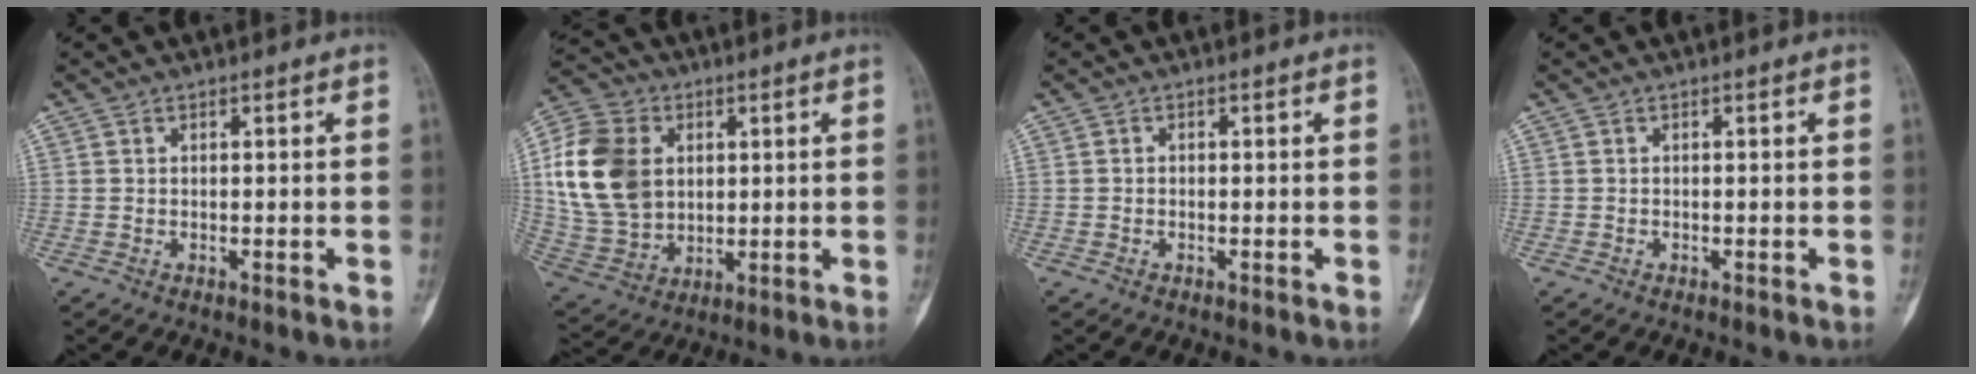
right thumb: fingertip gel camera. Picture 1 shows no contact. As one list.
[{"total": 17.6, "force": [3.1, 13.3, 11.1], "torque": [-0.208, 0.000, 0.066]}, {"total": 0.0}, {"total": 0.0}]